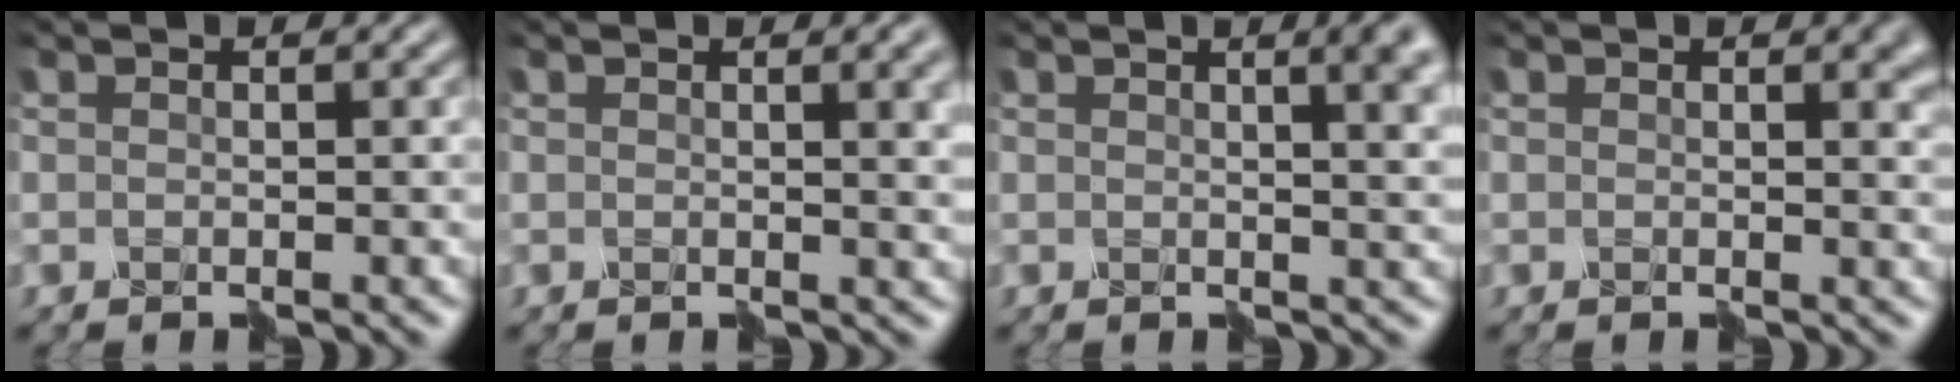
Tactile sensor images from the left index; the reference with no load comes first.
{"total": 5.8, "force": [1.8, 2.7, 4.9], "torque": [-0.031, 0.008, 0.026]}
{"total": 8.0, "force": [2.8, 4.1, 6.4], "torque": [-0.033, 0.033, 0.020]}
{"total": 3.9, "force": [1.6, 1.8, 3.1], "torque": [-0.024, 0.002, 0.026]}